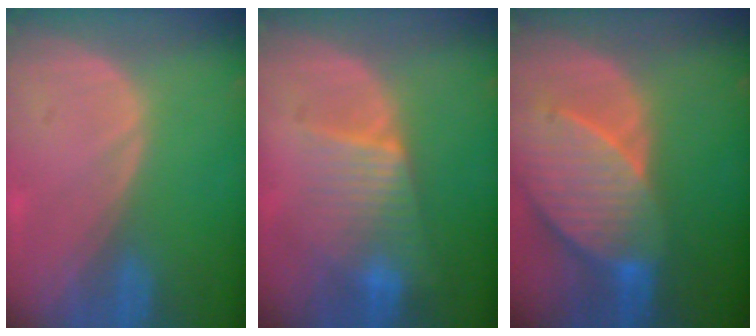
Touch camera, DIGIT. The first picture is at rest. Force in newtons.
{"total": 6.3, "press": 6.3, "slide": 0.9}
{"total": 10.2, "press": 9.0, "slide": 4.8}